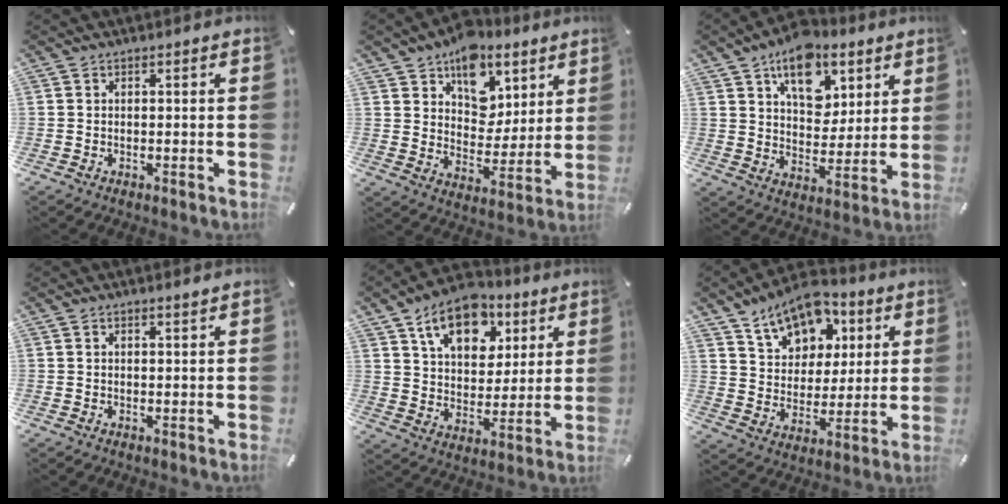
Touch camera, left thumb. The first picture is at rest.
{"total": 13.2, "force": [8.1, 9.5, 4.2], "torque": [-0.051, -0.069, 0.147]}
{"total": 14.1, "force": [8.0, 9.3, 7.0], "torque": [-0.096, -0.043, 0.142]}
{"total": 1.0, "force": [0.8, 0.1, 0.6], "torque": [-0.011, 0.000, 0.013]}
{"total": 14.3, "force": [8.3, 9.4, 6.9], "torque": [-0.107, -0.037, 0.149]}
{"total": 13.1, "force": [8.4, 8.8, 4.7], "torque": [-0.080, -0.053, 0.156]}